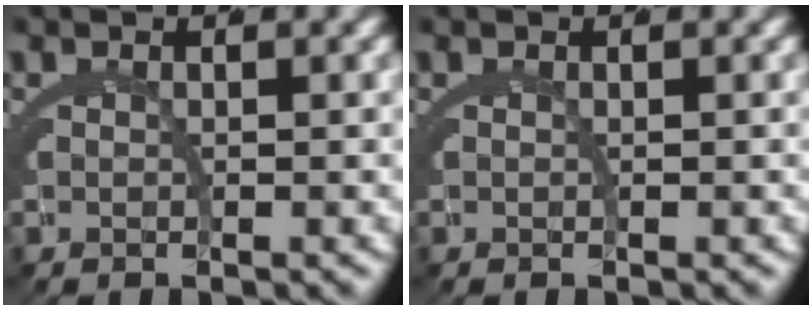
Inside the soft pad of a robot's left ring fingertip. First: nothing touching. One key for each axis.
{"total": 0.0}